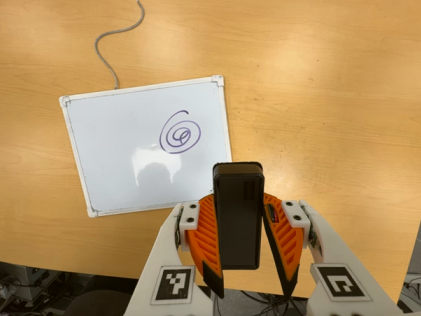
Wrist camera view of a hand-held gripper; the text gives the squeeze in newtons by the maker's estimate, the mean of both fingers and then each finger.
{"total": 7.8, "left": 6.2, "right": 9.3}